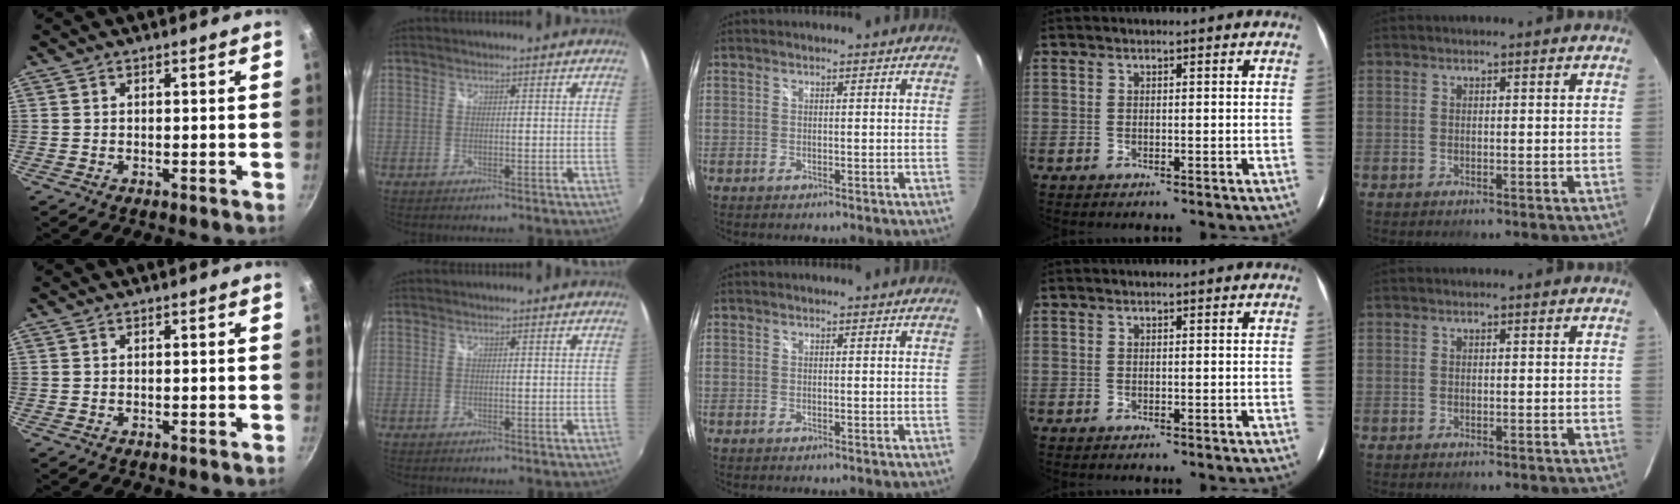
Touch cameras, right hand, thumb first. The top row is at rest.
{}